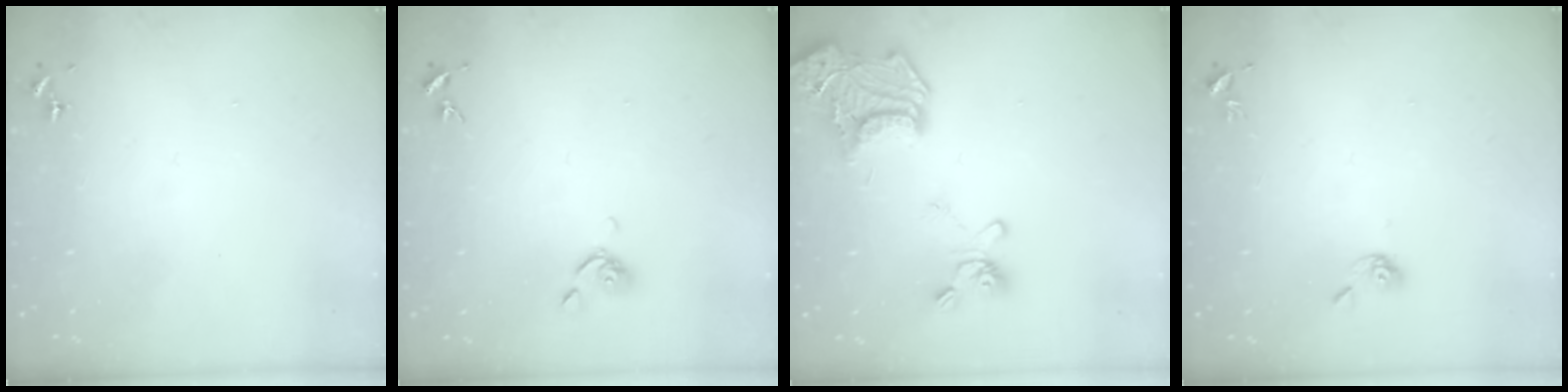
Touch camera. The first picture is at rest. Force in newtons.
{"total": 6.4, "press": 6.2, "slide": 1.3}
{"total": 19.7, "press": 19.6, "slide": 1.9}
{"total": 4.8, "press": 4.8, "slide": 0.8}